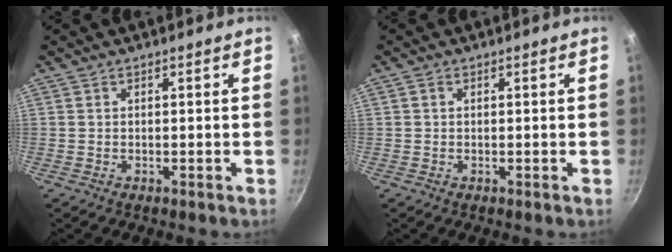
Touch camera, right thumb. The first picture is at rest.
{"total": 0.7, "force": [0.1, 0.6, 0.3], "torque": [-0.004, 0.005, 0.001]}